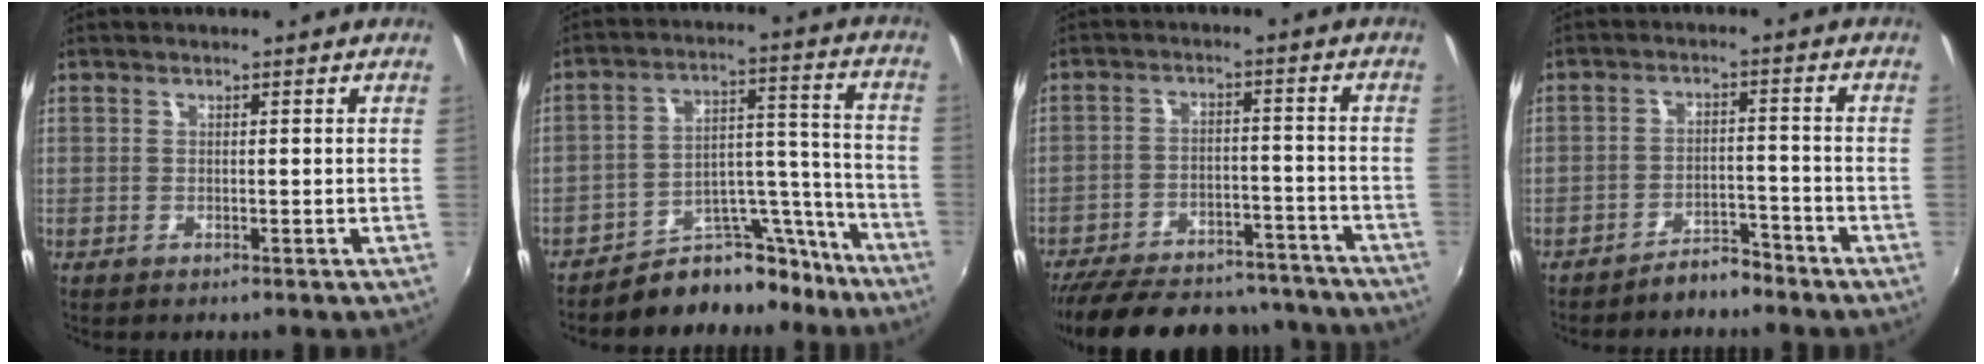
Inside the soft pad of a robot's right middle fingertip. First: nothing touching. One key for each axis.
{"total": 12.1, "fx": -10.7, "fy": 5.1, "fz": 2.4, "tx": -0.017, "ty": 0.064, "tz": -0.155}
{"total": 26.7, "fx": -22.9, "fy": 9.1, "fz": 10.2, "tx": -0.215, "ty": 0.013, "tz": -0.303}
{"total": 4.4, "fx": -4.1, "fy": 1.2, "fz": 1.0, "tx": -0.033, "ty": 0.011, "tz": -0.061}